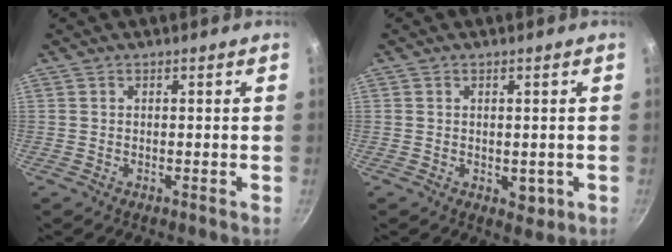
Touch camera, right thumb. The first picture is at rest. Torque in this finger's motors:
{"motor_torque": [0.26, 0.06, 0.32, -0.14, -0.03]}